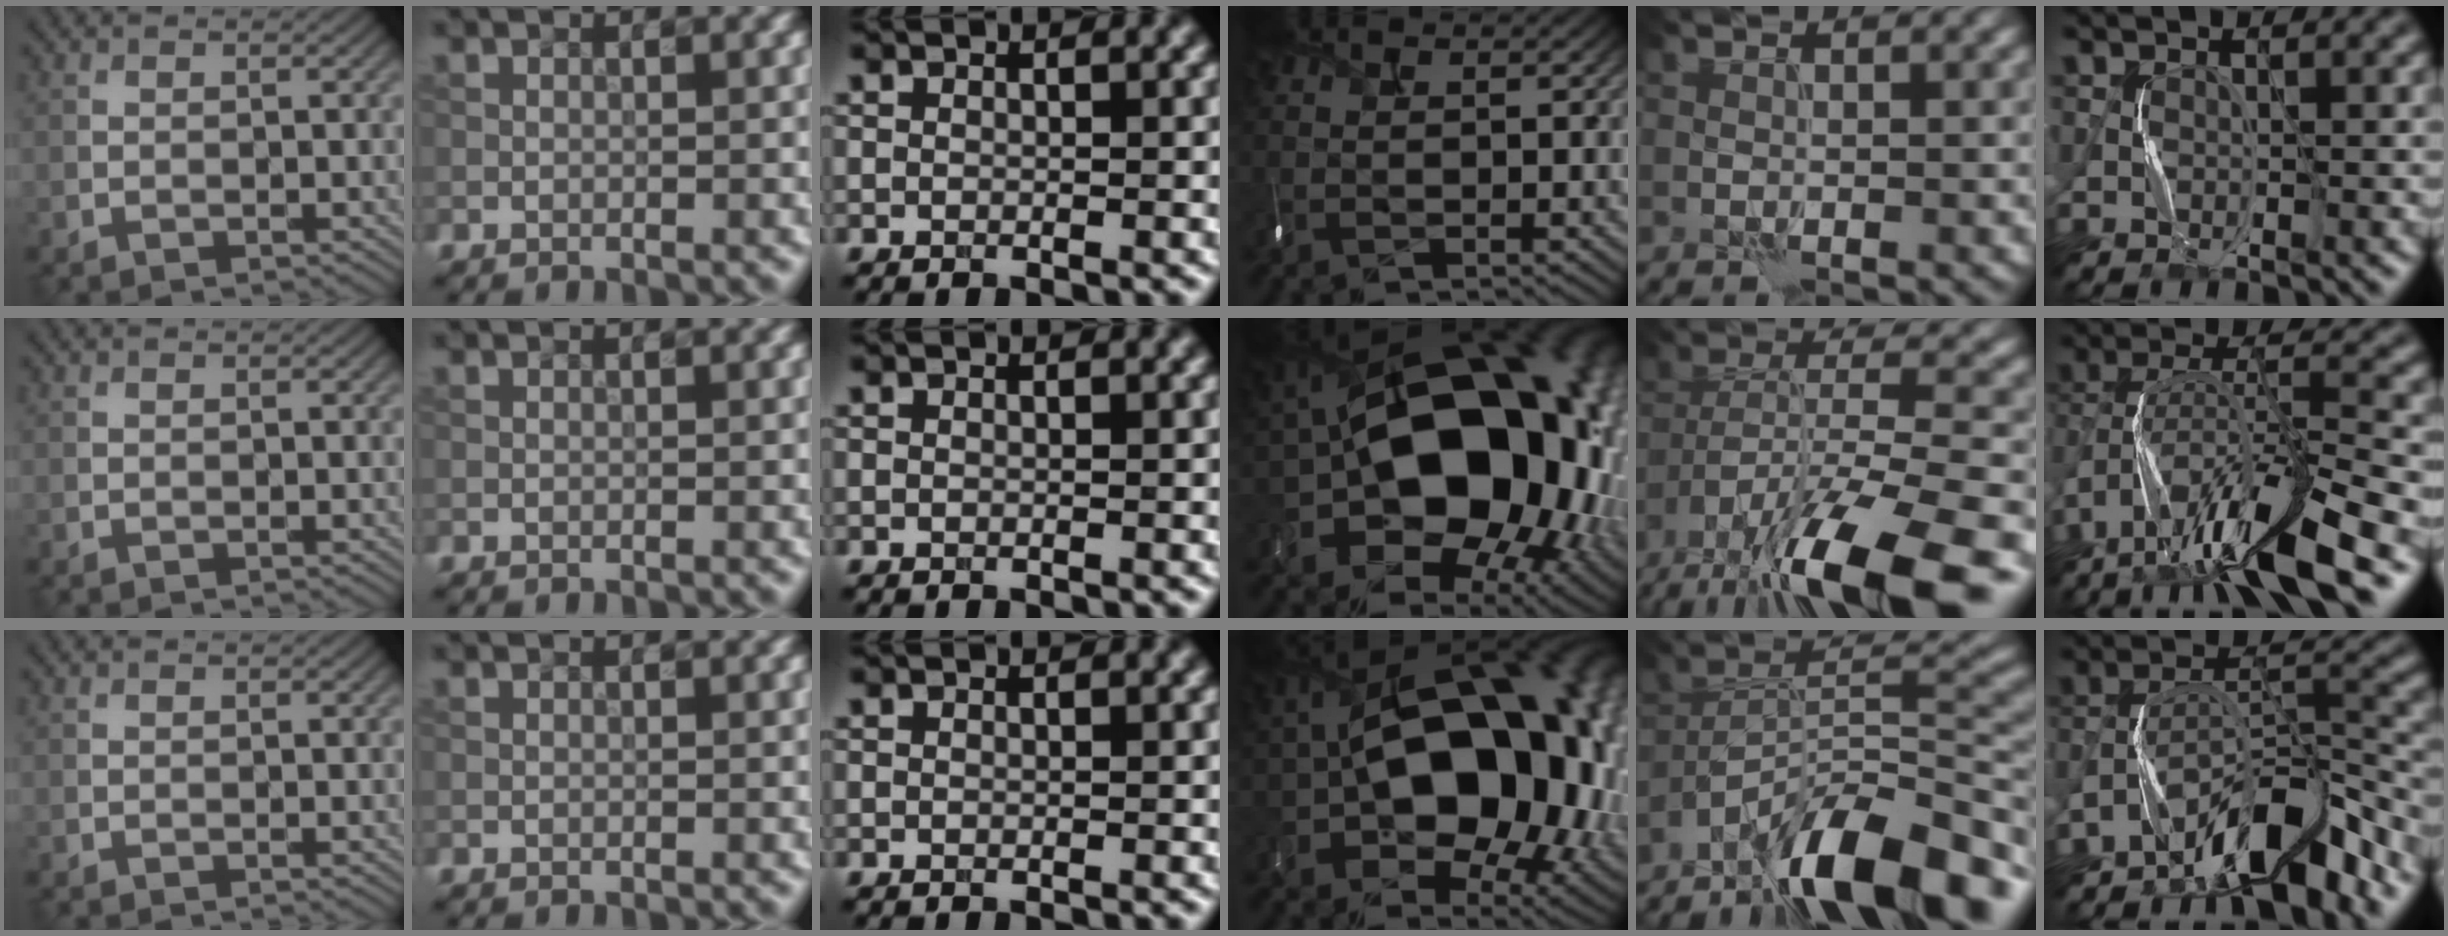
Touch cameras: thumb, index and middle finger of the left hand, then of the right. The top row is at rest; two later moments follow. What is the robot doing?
{"motion": "shake", "object": "tambourine"}